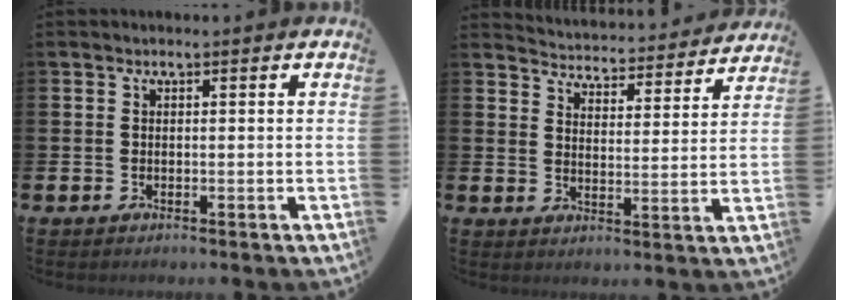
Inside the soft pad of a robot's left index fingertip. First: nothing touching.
{"total": 4.1, "force": [4.0, 0.6, -0.1], "torque": [-0.018, -0.040, 0.064]}